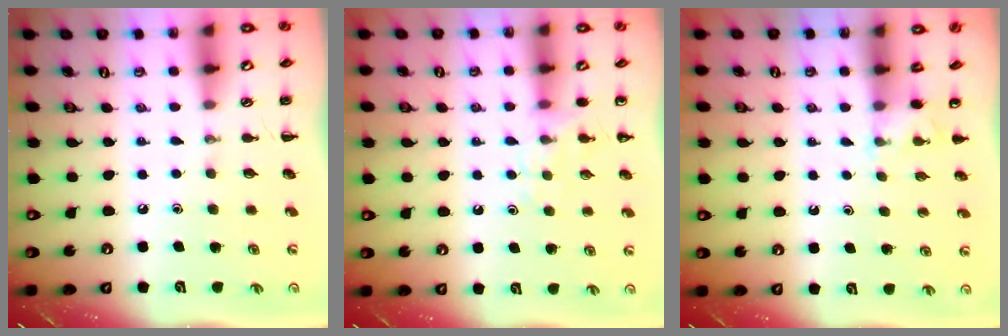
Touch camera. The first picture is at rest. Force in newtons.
{"total": 6.5, "press": 6.2, "slide": 2.1}
{"total": 2.6, "press": 2.4, "slide": 1.0}